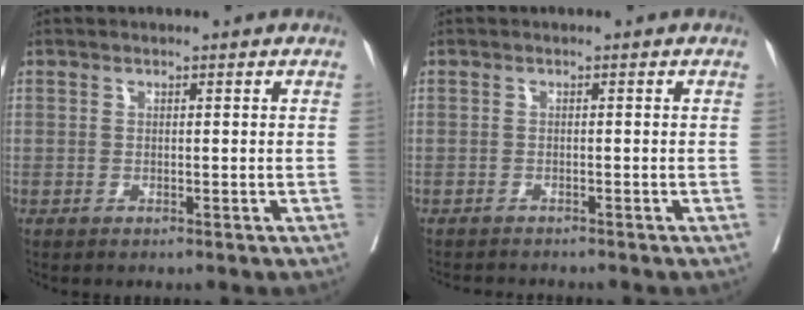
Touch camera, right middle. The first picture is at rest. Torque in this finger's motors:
{"motor_torque": [0.23, -0.35, 0.03, 0.01]}